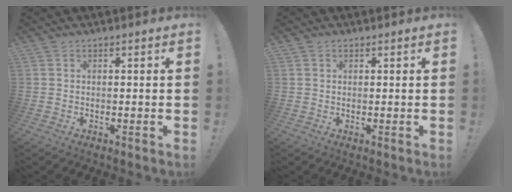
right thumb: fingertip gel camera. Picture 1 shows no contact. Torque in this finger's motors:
{"motor_torque": [0.05, -0.14, -0.38, 0.13, 0.11]}